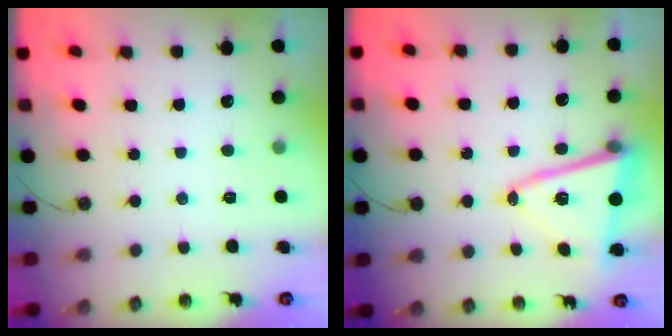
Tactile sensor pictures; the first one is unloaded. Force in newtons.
{"total": 13.1, "press": 13.0, "slide": 1.5}